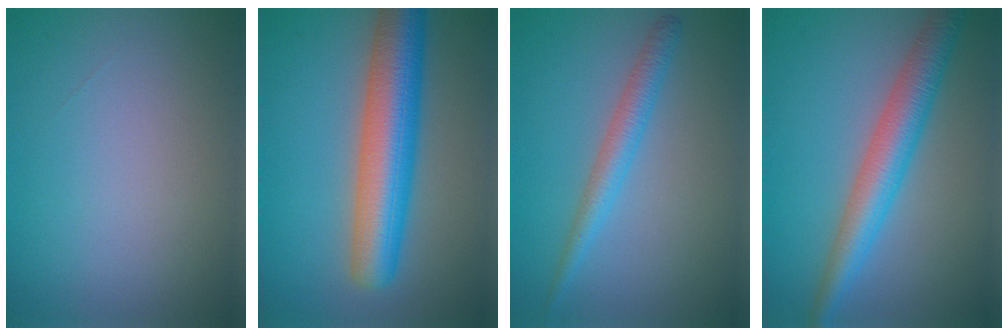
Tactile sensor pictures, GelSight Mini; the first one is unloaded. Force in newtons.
{"total": 8.9, "press": 8.9, "slide": 0.3}
{"total": 2.6, "press": 2.6, "slide": 0.0}
{"total": 5.4, "press": 5.4, "slide": 0.0}